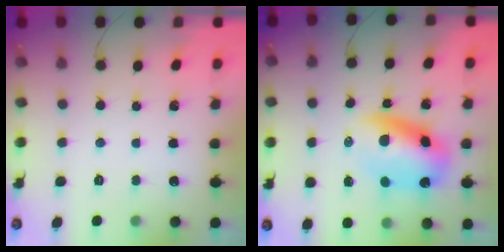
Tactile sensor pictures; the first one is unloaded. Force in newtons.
{"total": 10.8, "press": 10.4, "slide": 2.7}